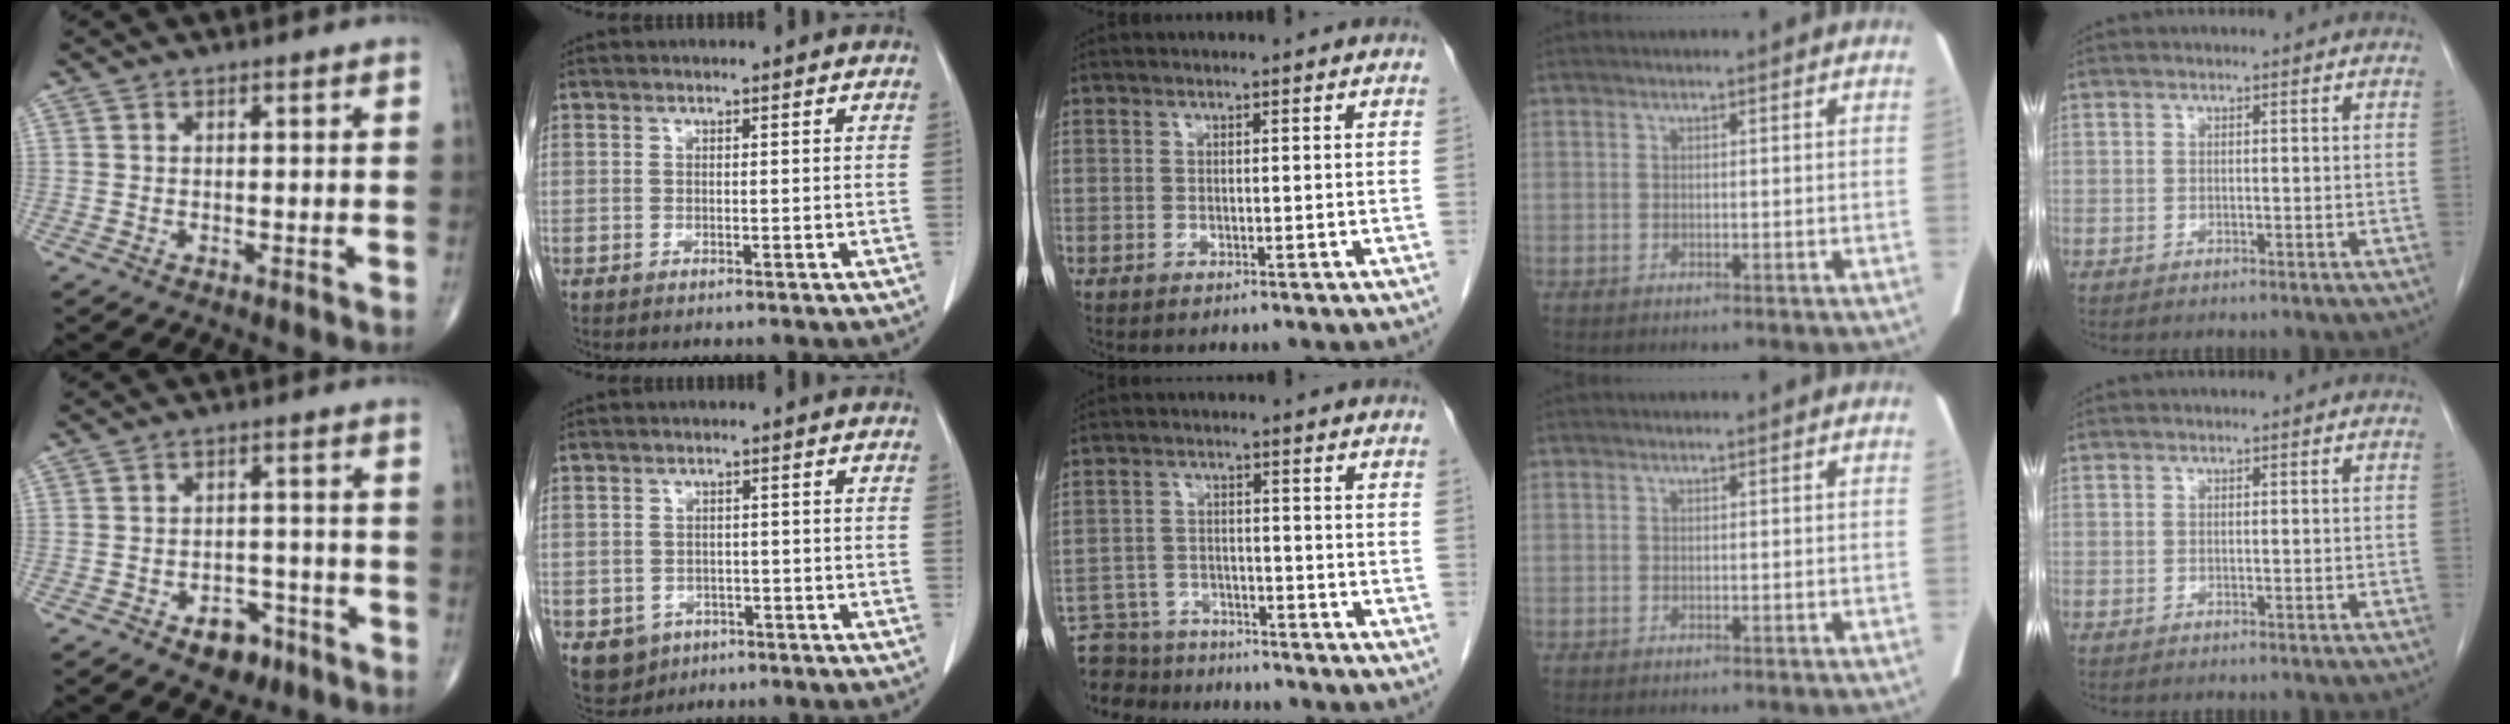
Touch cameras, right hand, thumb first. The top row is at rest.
{"thumb": {"total": 6.2, "force": [-3.5, 4.1, 3.1], "torque": [-0.016, 0.029, -0.047]}, "index": {"total": 4.9, "force": [-2.4, 4.0, 1.2], "torque": [-0.016, 0.003, -0.029]}, "middle": {"total": 10.9, "force": [-9.9, 4.0, 1.8], "torque": [-0.040, 0.009, -0.151]}}